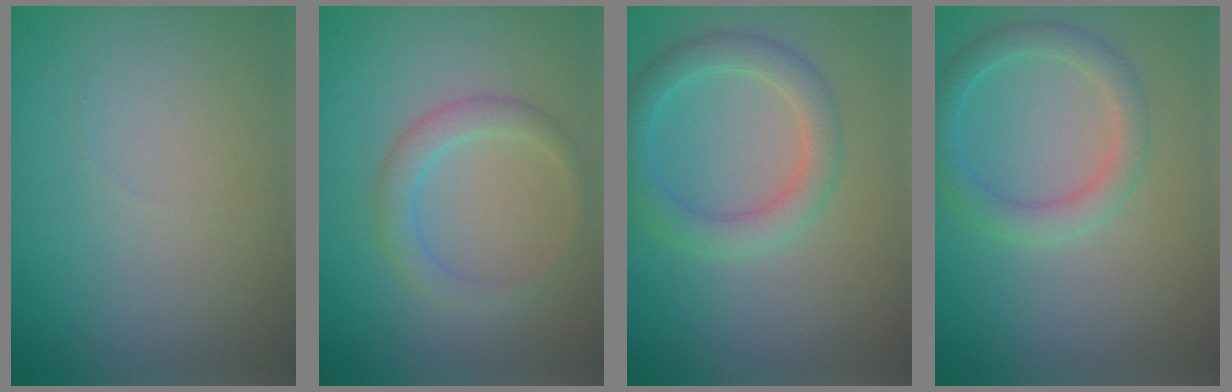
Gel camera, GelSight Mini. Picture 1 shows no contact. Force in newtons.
{"total": 2.3, "press": 2.3, "slide": 0.0}
{"total": 3.3, "press": 3.3, "slide": 0.2}
{"total": 2.8, "press": 2.8, "slide": 0.1}